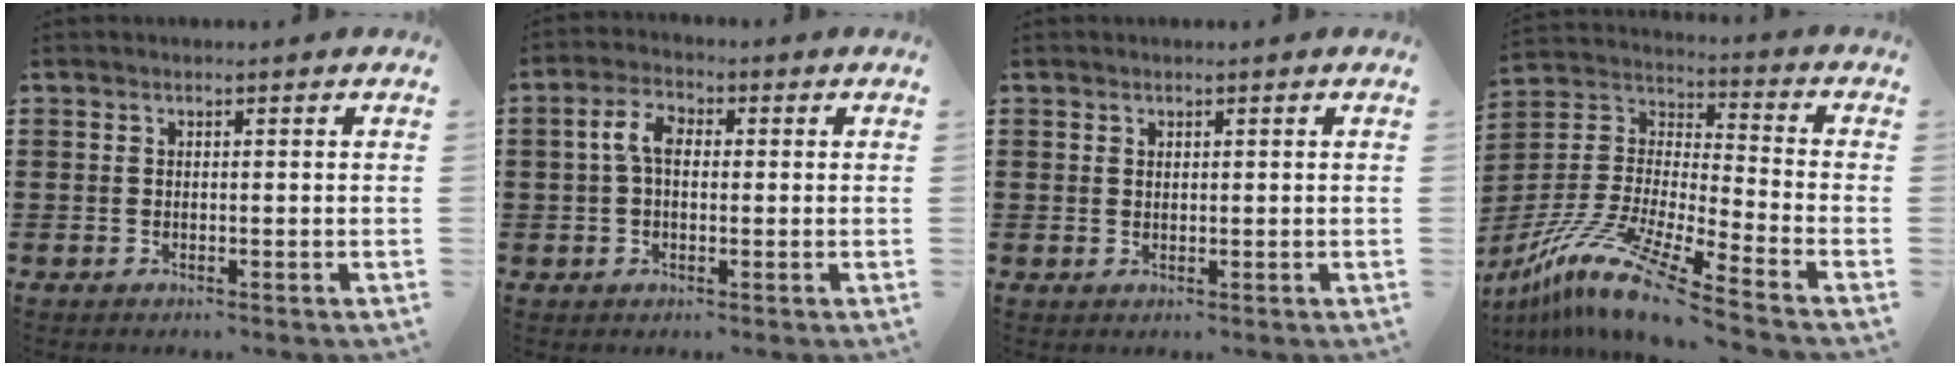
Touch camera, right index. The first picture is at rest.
{"total": 4.6, "force": [0.3, 2.6, 3.9], "torque": [-0.091, 0.006, -0.002]}
{"total": 0.6, "force": [0.4, 0.4, 0.2], "torque": [-0.004, 0.001, 0.009]}
{"total": 12.1, "force": [-10.1, -0.1, 6.6], "torque": [-0.147, -0.004, -0.207]}